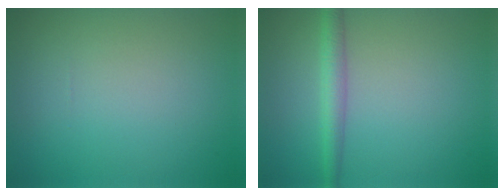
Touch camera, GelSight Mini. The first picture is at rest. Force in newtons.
{"total": 2.3, "press": 2.3, "slide": 0.1}